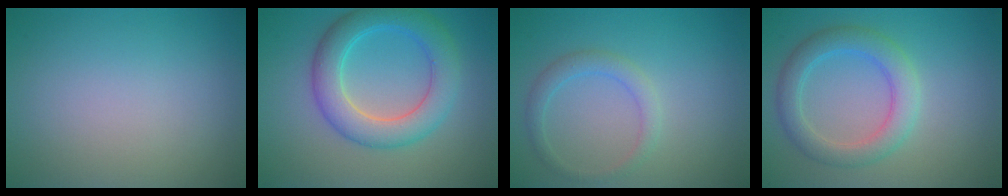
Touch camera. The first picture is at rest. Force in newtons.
{"total": 5.7, "press": 5.7, "slide": 0.4}
{"total": 2.0, "press": 2.0, "slide": 0.1}
{"total": 3.8, "press": 3.8, "slide": 0.1}